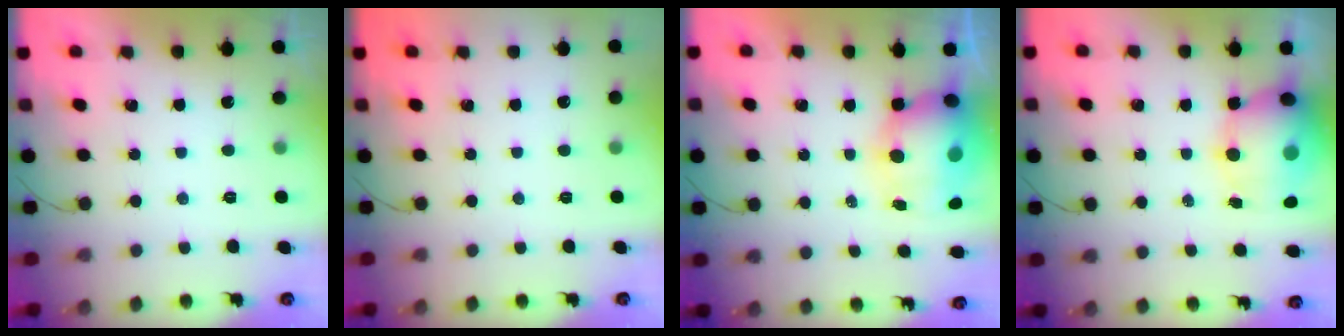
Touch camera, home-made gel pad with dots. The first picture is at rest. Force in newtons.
{"total": 0.0}
{"total": 14.3, "press": 13.9, "slide": 3.2}
{"total": 14.7, "press": 14.2, "slide": 3.5}